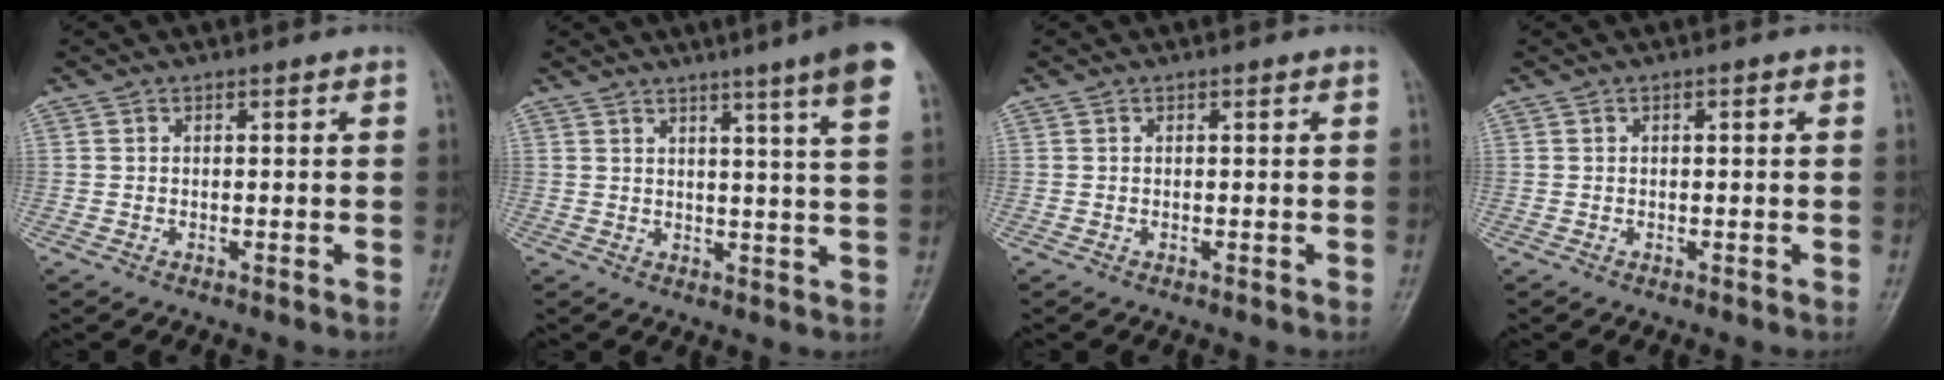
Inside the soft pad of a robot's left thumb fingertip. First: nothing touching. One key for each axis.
{"total": 11.3, "fx": 7.3, "fy": -0.3, "fz": 8.6, "tx": -0.112, "ty": -0.022, "tz": 0.076}
{"total": 0.0}
{"total": 0.5, "fx": 0.1, "fy": 0.1, "fz": 0.5, "tx": -0.010, "ty": 0.002, "tz": -0.001}